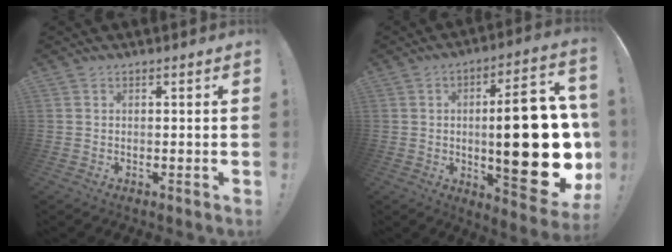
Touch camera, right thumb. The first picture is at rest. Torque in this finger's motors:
{"motor_torque": [1.46, 3.55, 1.73, -1.04, 0.63]}